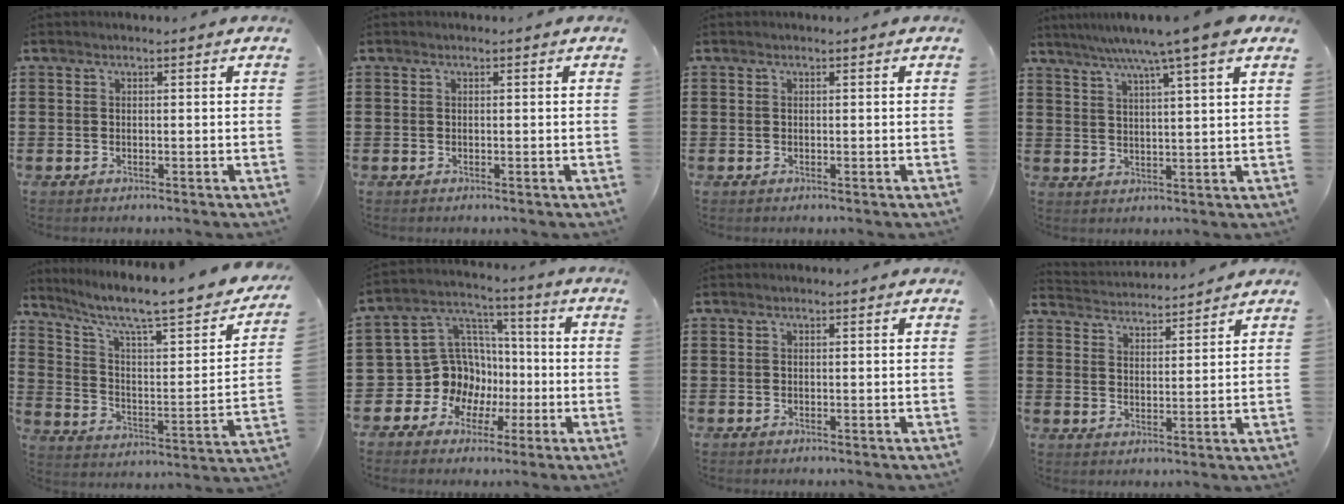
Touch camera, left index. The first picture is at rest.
{"total": 0.0}
{"total": 0.0}
{"total": 7.3, "force": [5.4, -0.9, 4.8], "torque": [-0.108, -0.015, 0.091]}
{"total": 8.2, "force": [6.3, 1.3, 5.0], "torque": [-0.109, -0.051, 0.097]}
{"total": 11.2, "force": [-1.3, 10.6, 3.1], "torque": [-0.121, -0.007, -0.014]}
{"total": 0.0}
{"total": 3.3, "force": [3.3, -0.2, -0.3], "torque": [-0.010, -0.022, 0.056]}